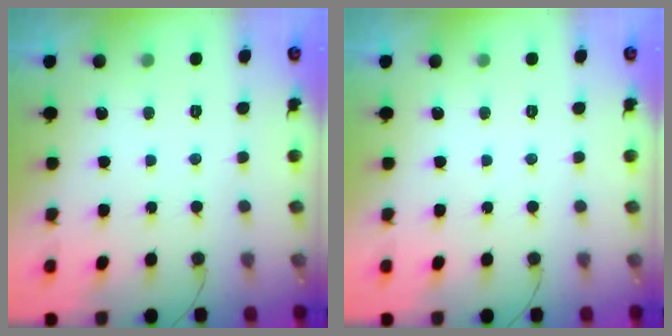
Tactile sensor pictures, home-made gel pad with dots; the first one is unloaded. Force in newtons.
{"total": 0.0}